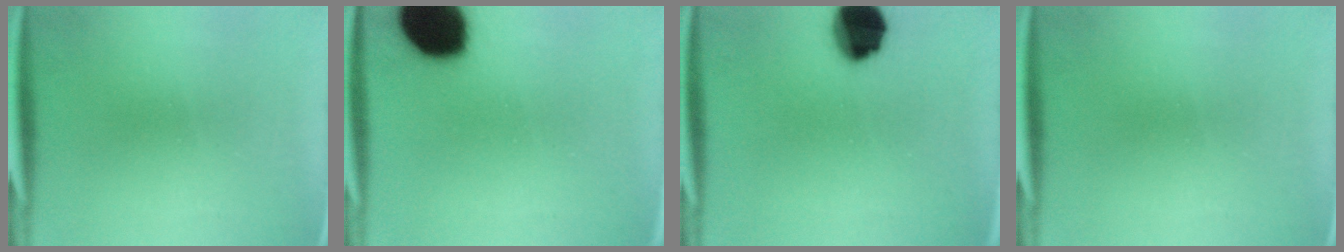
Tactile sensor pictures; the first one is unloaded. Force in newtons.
{"total": 18.0}
{"total": 12.1}
{"total": 0.0}